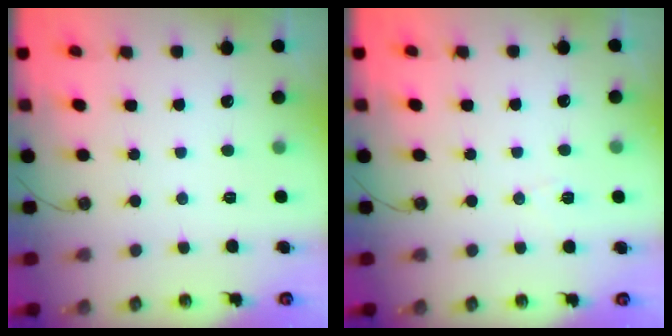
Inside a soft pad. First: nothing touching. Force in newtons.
{"total": 5.2, "press": 4.9, "slide": 1.7}